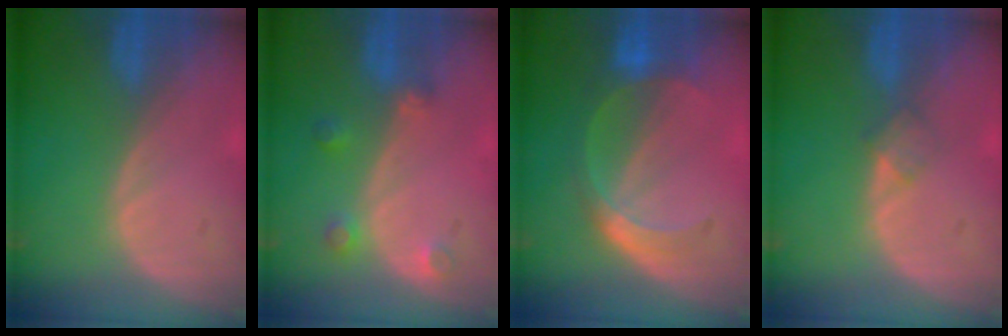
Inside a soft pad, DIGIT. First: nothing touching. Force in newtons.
{"total": 3.0, "press": 2.8, "slide": 1.1}
{"total": 5.5, "press": 5.3, "slide": 1.6}
{"total": 1.8, "press": 1.8, "slide": 0.2}